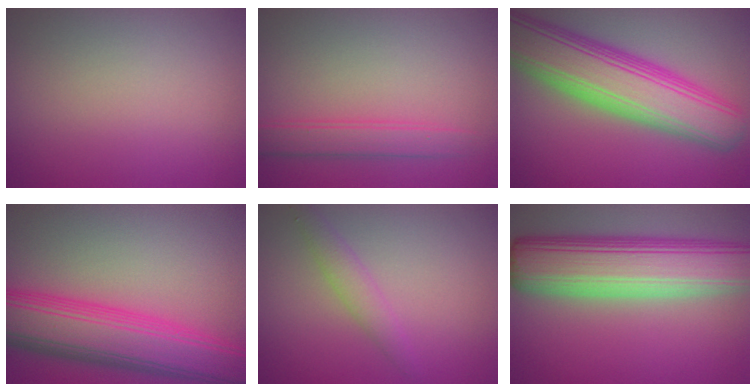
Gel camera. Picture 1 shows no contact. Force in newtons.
{"total": 3.4, "press": 3.4, "slide": 0.2}
{"total": 10.5, "press": 10.5, "slide": 0.4}
{"total": 9.6, "press": 9.6, "slide": 0.3}
{"total": 1.9, "press": 1.9, "slide": 0.1}
{"total": 10.5, "press": 10.4, "slide": 0.9}